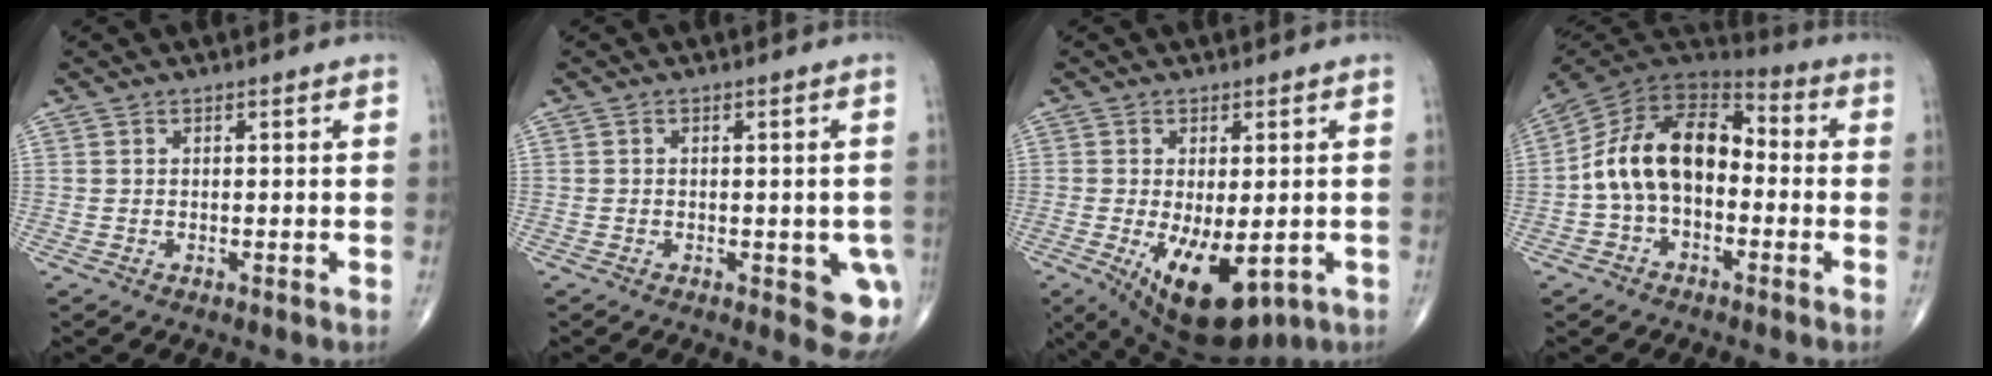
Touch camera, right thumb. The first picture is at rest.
{"total": 6.8, "force": [-2.0, 2.9, 5.9], "torque": [-0.040, -0.007, -0.022]}
{"total": 13.2, "force": [-4.1, 6.2, 10.9], "torque": [-0.171, -0.016, -0.041]}
{"total": 15.4, "force": [-1.6, 10.0, 11.6], "torque": [-0.186, 0.049, -0.041]}